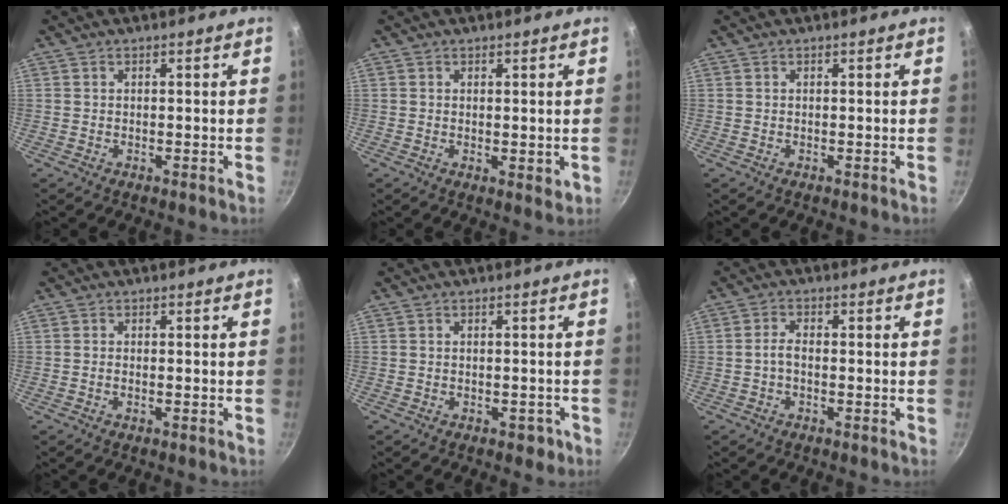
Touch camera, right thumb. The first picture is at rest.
{"total": 1.9, "force": [0.4, 1.0, 1.6], "torque": [-0.021, -0.006, 0.006]}
{"total": 0.0}
{"total": 0.7, "force": [-0.2, 0.2, 0.7], "torque": [-0.018, 0.002, -0.007]}
{"total": 2.2, "force": [-1.0, 1.5, 1.2], "torque": [-0.001, 0.016, -0.003]}
{"total": 2.5, "force": [-0.6, 1.3, 2.0], "torque": [-0.038, 0.014, -0.015]}